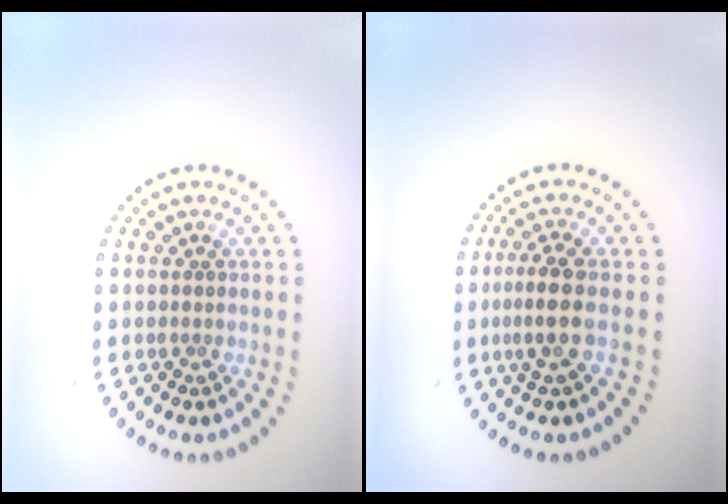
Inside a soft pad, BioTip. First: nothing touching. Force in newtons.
{"total": 2.9, "press": 2.7, "slide": 1.2}